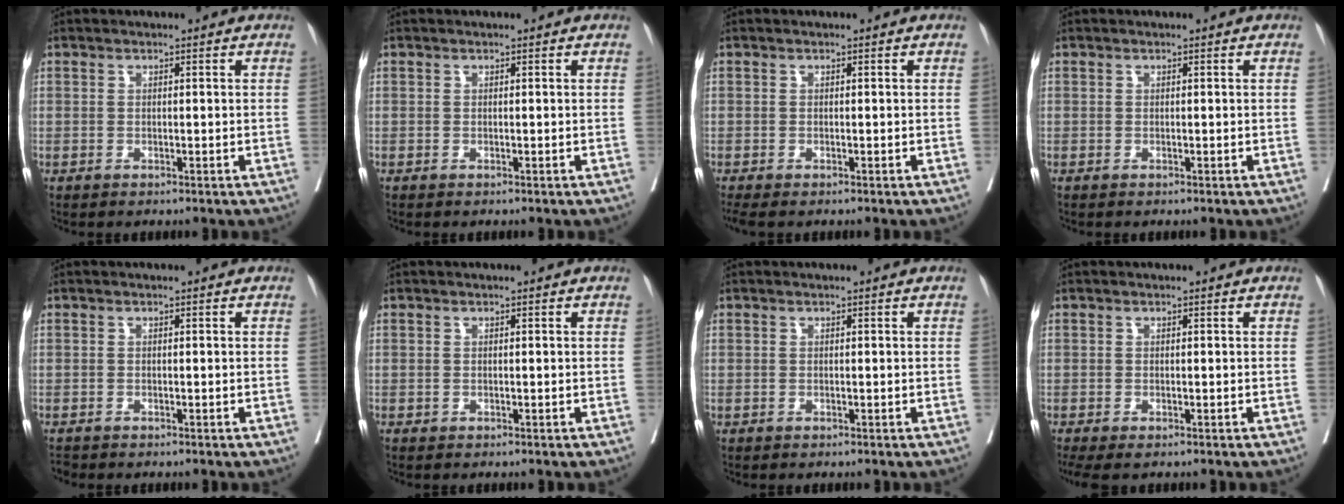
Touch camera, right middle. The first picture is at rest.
{"total": 0.0}
{"total": 1.6, "force": [-1.4, 0.3, 0.8], "torque": [-0.009, -0.006, -0.023]}
{"total": 0.0}
{"total": 0.6, "force": [-0.6, 0.1, 0.0], "torque": [-0.005, -0.003, -0.013]}
{"total": 0.0}
{"total": 0.0}
{"total": 3.7, "force": [-2.6, 1.5, 2.2], "torque": [-0.032, -0.013, -0.042]}